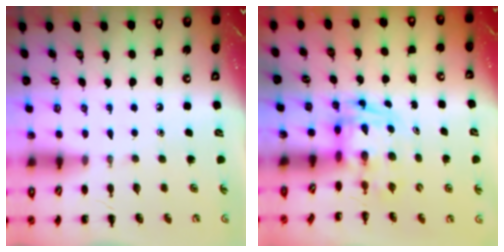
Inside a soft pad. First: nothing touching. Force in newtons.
{"total": 2.7, "press": 2.7, "slide": 0.5}